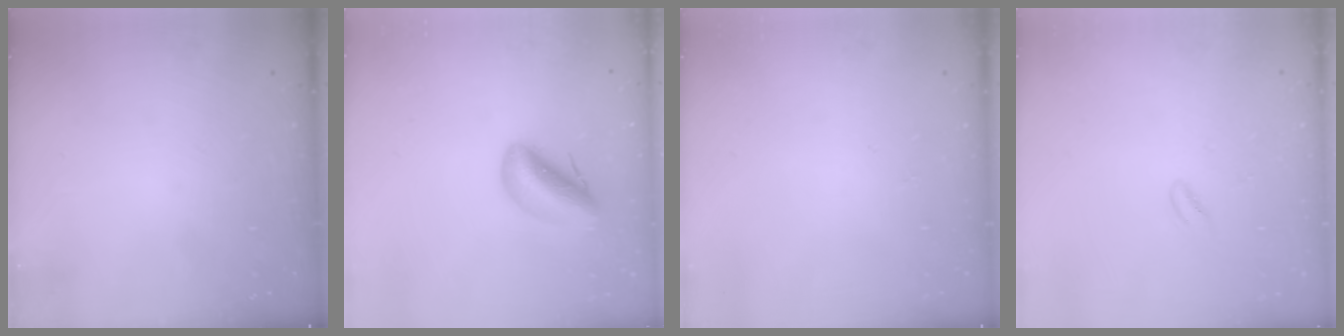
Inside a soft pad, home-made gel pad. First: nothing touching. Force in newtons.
{"total": 10.1, "press": 9.7, "slide": 2.8}
{"total": 0.0}
{"total": 2.6, "press": 2.5, "slide": 0.6}